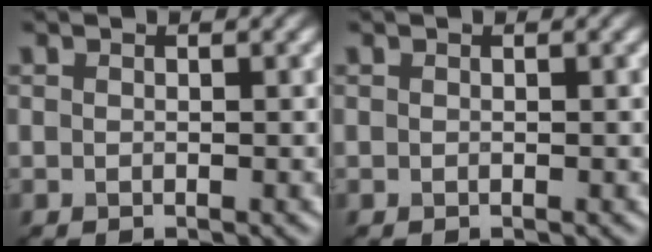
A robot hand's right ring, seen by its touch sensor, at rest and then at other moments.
{"total": 0.0}